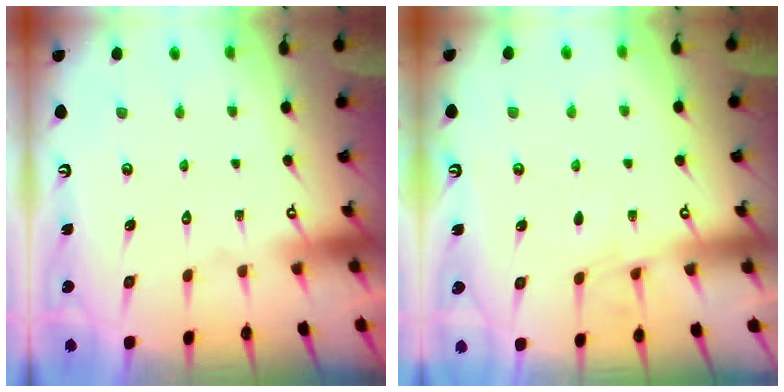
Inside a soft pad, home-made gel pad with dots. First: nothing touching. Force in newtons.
{"total": 4.9, "press": 4.8, "slide": 0.6}